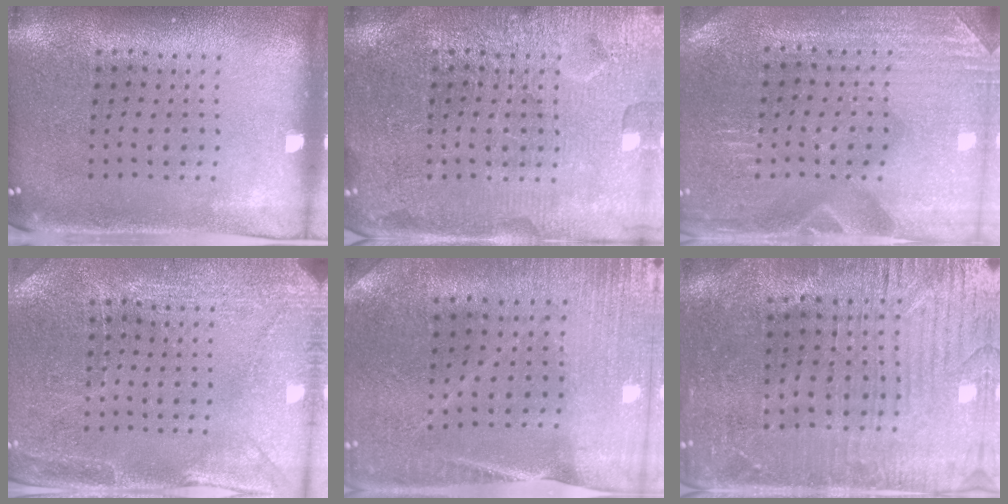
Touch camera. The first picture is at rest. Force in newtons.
{"total": 4.2, "press": 4.2, "slide": 0.4}
{"total": 3.1, "press": 3.1, "slide": 0.4}
{"total": 2.9, "press": 2.8, "slide": 0.5}
{"total": 0.9, "press": 0.9, "slide": 0.1}
{"total": 2.2, "press": 2.2, "slide": 0.5}